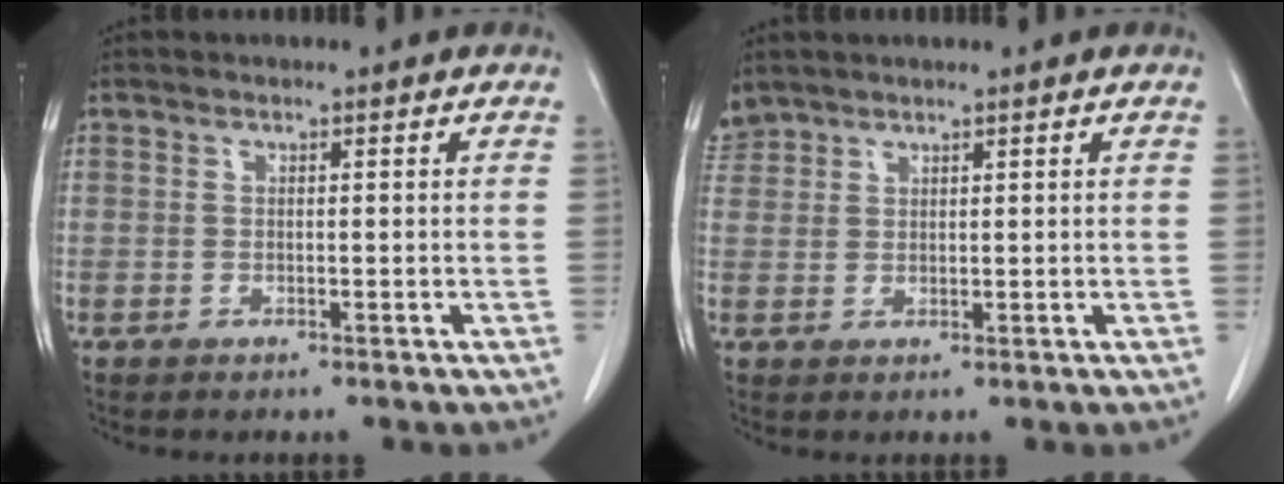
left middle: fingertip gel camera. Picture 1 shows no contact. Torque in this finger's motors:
{"motor_torque": [0.37, -0.37, 0.05, 0.01]}